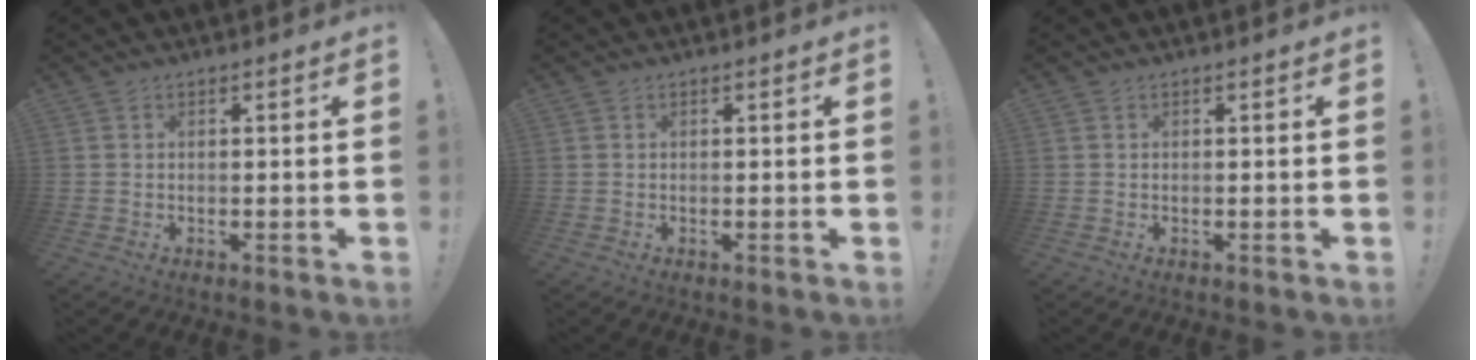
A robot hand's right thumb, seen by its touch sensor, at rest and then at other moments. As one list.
[{"total": 0.0}, {"total": 0.0}]